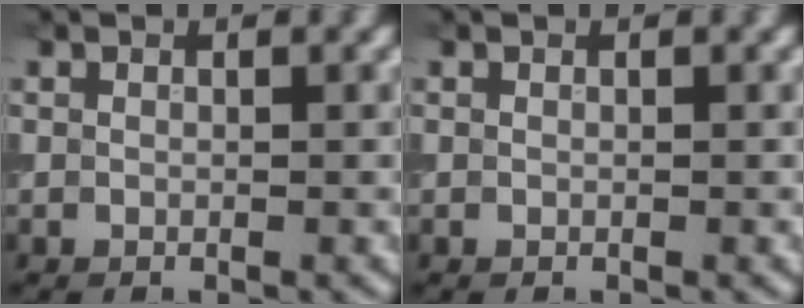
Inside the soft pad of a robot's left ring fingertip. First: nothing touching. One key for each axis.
{"total": 0.0}